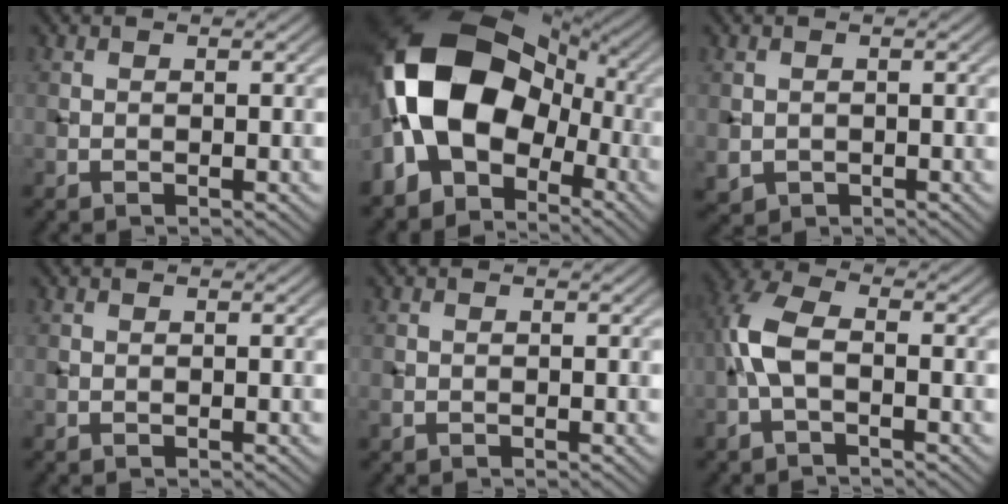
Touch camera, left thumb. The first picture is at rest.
{"total": 18.4, "force": [-1.8, 12.5, 13.3], "torque": [-0.287, 0.007, -0.042]}
{"total": 1.7, "force": [-0.2, 1.6, 0.6], "torque": [-0.020, -0.014, -0.001]}
{"total": 0.0}
{"total": 0.7, "force": [-0.3, 0.5, 0.3], "torque": [-0.007, -0.003, -0.007]}
{"total": 5.4, "force": [-1.2, 2.4, 4.7], "torque": [-0.120, 0.011, -0.036]}